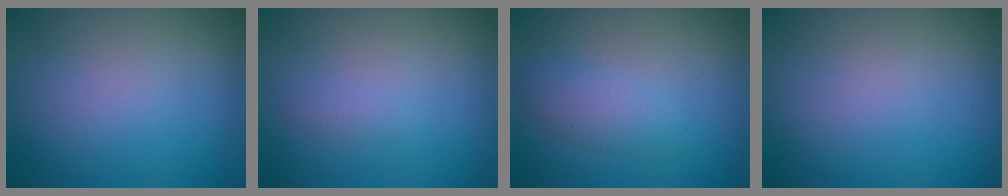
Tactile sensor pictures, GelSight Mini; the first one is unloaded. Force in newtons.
{"total": 0.6, "press": 0.6, "slide": 0.0}
{"total": 2.0, "press": 2.0, "slide": 0.1}
{"total": 0.0}